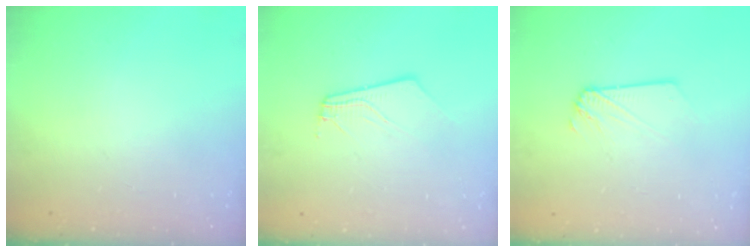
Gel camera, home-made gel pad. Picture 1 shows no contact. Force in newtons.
{"total": 3.8, "press": 3.8, "slide": 0.3}
{"total": 2.1, "press": 2.1, "slide": 0.3}